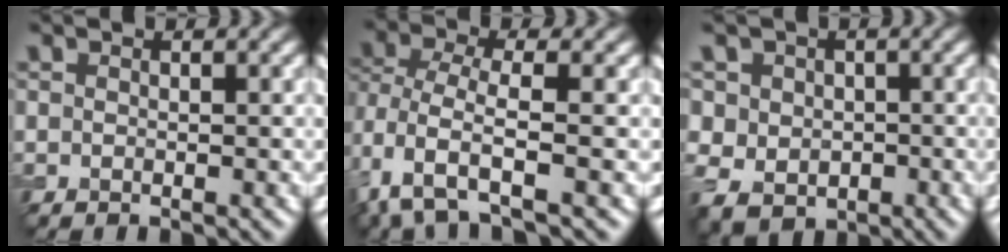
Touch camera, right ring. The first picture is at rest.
{"total": 4.8, "force": [-1.6, 2.1, 4.0], "torque": [-0.095, -0.001, -0.040]}
{"total": 5.2, "force": [0.5, 4.8, 1.8], "torque": [-0.036, 0.008, -0.008]}